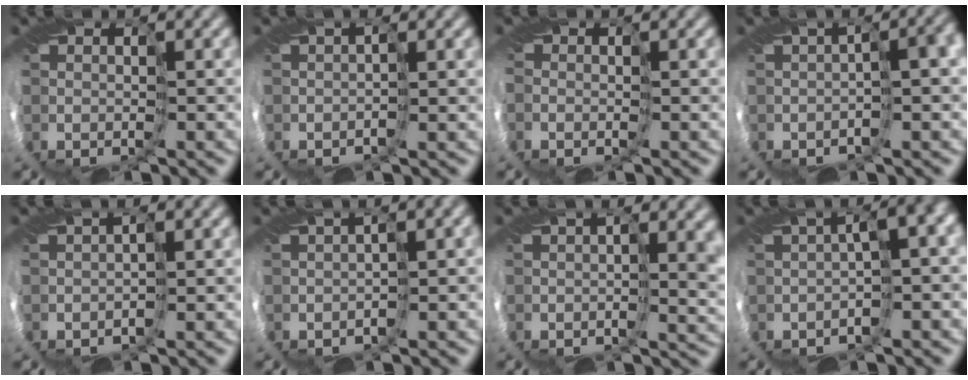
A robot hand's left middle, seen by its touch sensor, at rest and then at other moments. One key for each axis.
{"total": 1.2, "fx": 0.3, "fy": 0.9, "fz": 0.8, "tx": -0.010, "ty": 0.011, "tz": 0.007}
{"total": 0.8, "fx": -0.4, "fy": 0.5, "fz": 0.4, "tx": -0.006, "ty": 0.000, "tz": 0.002}
{"total": 4.3, "fx": -0.8, "fy": 1.7, "fz": 3.9, "tx": -0.046, "ty": 0.011, "tz": -0.006}
{"total": 0.9, "fx": -0.4, "fy": 0.4, "fz": 0.7, "tx": -0.002, "ty": 0.013, "tz": -0.001}
{"total": 4.7, "fx": -0.2, "fy": 2.2, "fz": 4.2, "tx": -0.065, "ty": 0.014, "tz": 0.014}
{"total": 6.8, "fx": 1.9, "fy": 3.2, "fz": 5.7, "tx": -0.079, "ty": 0.004, "tz": 0.041}
{"total": 8.3, "fx": -1.8, "fy": 3.5, "fz": 7.4, "tx": -0.087, "ty": 0.012, "tz": -0.008}